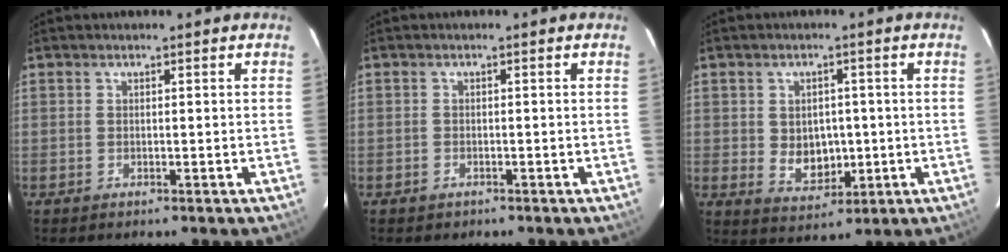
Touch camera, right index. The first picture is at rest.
{"total": 1.2, "force": [-0.8, 1.0, 0.2], "torque": [-0.005, 0.003, -0.008]}
{"total": 6.7, "force": [-0.4, 5.3, 4.0], "torque": [-0.073, -0.005, 0.010]}